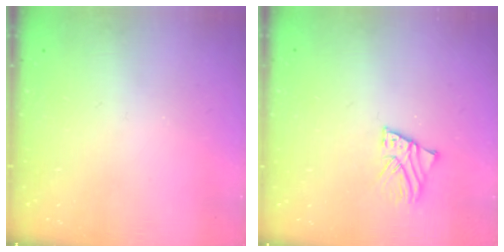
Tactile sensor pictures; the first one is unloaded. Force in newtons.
{"total": 2.4, "press": 2.4, "slide": 0.2}